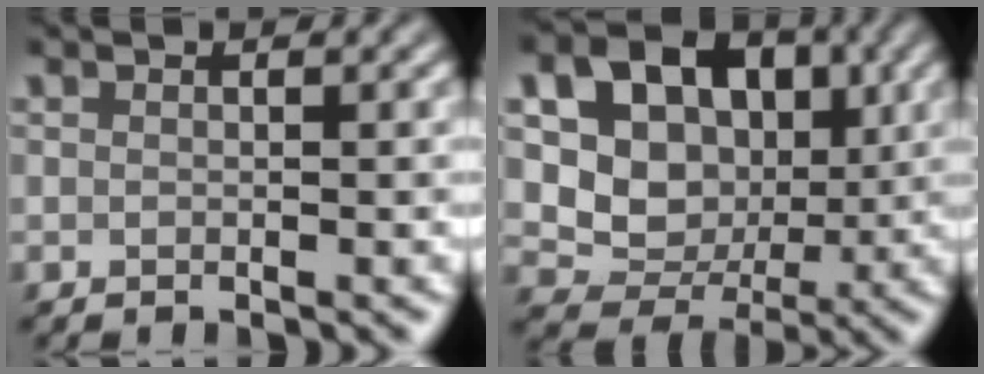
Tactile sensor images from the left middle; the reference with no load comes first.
{"total": 10.3, "force": [2.1, 8.3, 5.8], "torque": [-0.077, 0.010, 0.023]}